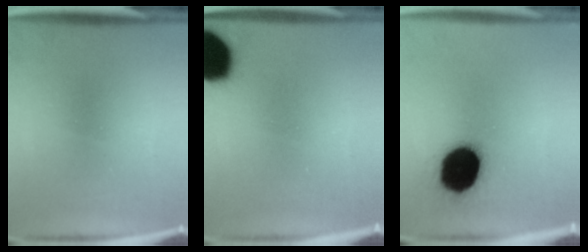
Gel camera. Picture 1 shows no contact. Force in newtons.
{"total": 18.9}
{"total": 19.4}